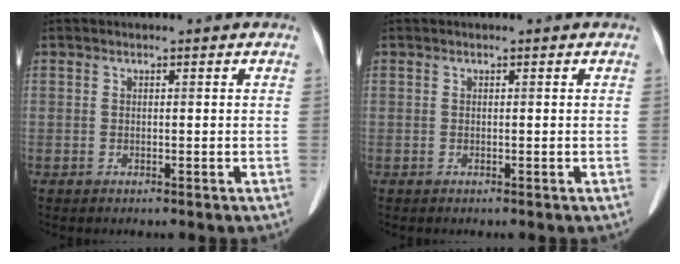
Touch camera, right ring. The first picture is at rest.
{"total": 0.0}